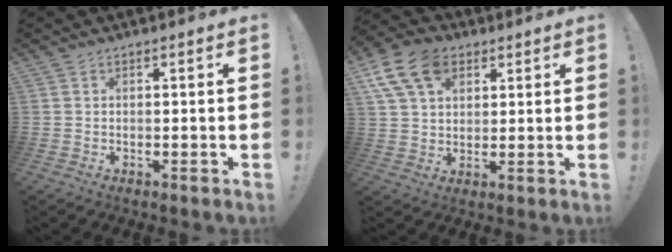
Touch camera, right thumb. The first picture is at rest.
{"total": 14.2, "force": [6.5, 9.9, 7.9], "torque": [-0.147, -0.018, 0.128]}